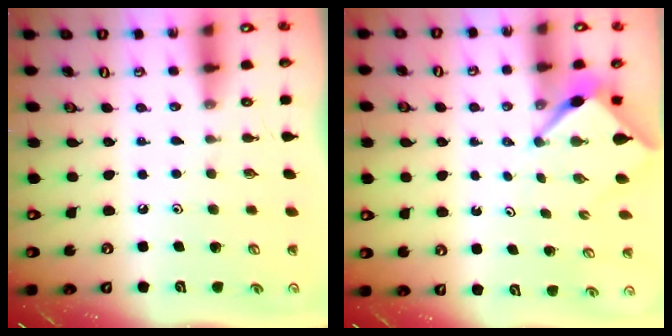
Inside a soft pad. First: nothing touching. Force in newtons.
{"total": 2.8, "press": 2.8, "slide": 0.3}